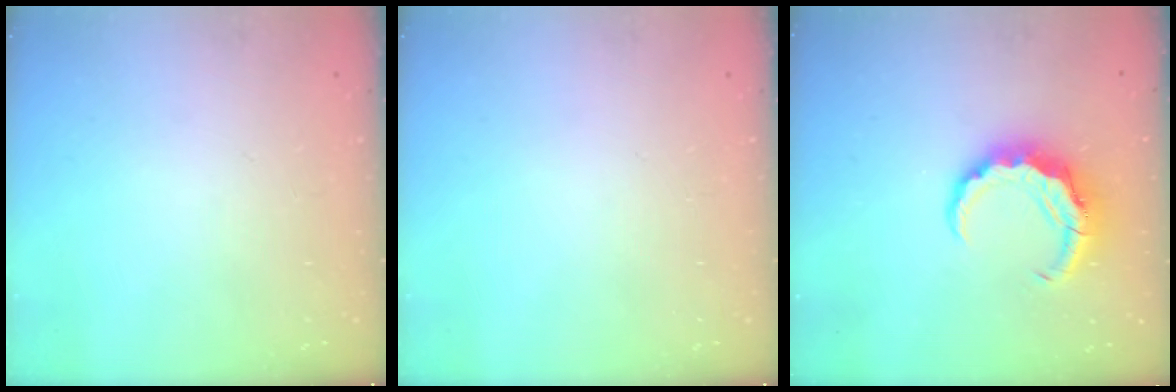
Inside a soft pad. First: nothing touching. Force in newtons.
{"total": 0.0}
{"total": 8.3, "press": 8.3, "slide": 0.9}